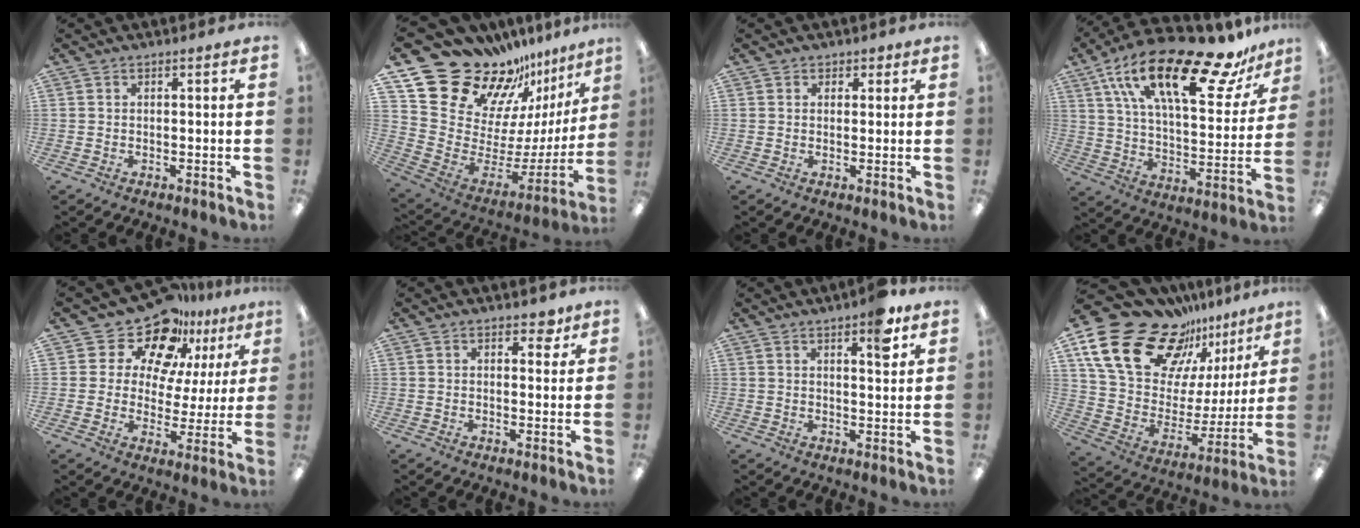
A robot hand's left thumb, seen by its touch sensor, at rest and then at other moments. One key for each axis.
{"total": 22.2, "fx": 18.7, "fy": 9.7, "fz": 7.1, "tx": -0.104, "ty": -0.162, "tz": 0.346}
{"total": 1.7, "fx": 0.7, "fy": 1.5, "fz": 0.2, "tx": 0.004, "ty": 0.000, "tz": 0.010}
{"total": 26.5, "fx": 16.7, "fy": 9.4, "fz": 18.3, "tx": -0.302, "ty": -0.085, "tz": 0.275}
{"total": 16.8, "fx": 12.6, "fy": 9.1, "fz": 6.5, "tx": -0.127, "ty": -0.084, "tz": 0.224}
{"total": 3.1, "fx": 2.0, "fy": 1.8, "fz": 1.6, "tx": -0.003, "ty": -0.008, "tz": 0.028}
{"total": 6.8, "fx": 4.3, "fy": 2.1, "fz": 4.9, "tx": -0.057, "ty": -0.020, "tz": 0.066}
{"total": 23.2, "fx": 16.0, "fy": 13.3, "fz": 10.5, "tx": -0.180, "ty": -0.109, "tz": 0.298}